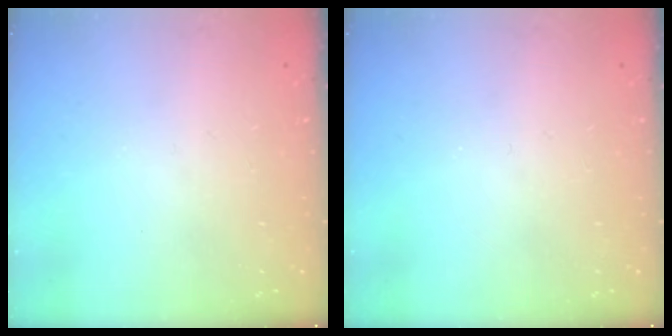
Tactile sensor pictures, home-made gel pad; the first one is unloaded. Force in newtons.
{"total": 0.0}